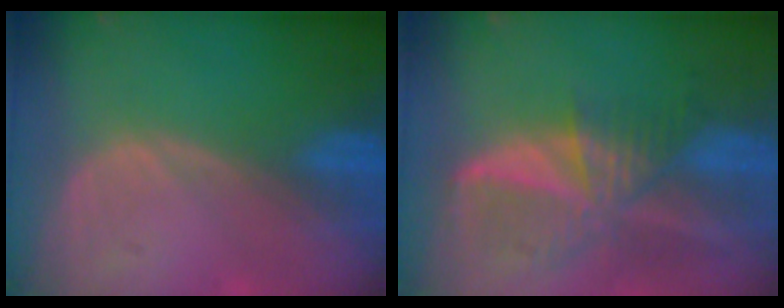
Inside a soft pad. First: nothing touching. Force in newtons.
{"total": 9.4, "press": 8.1, "slide": 4.7}